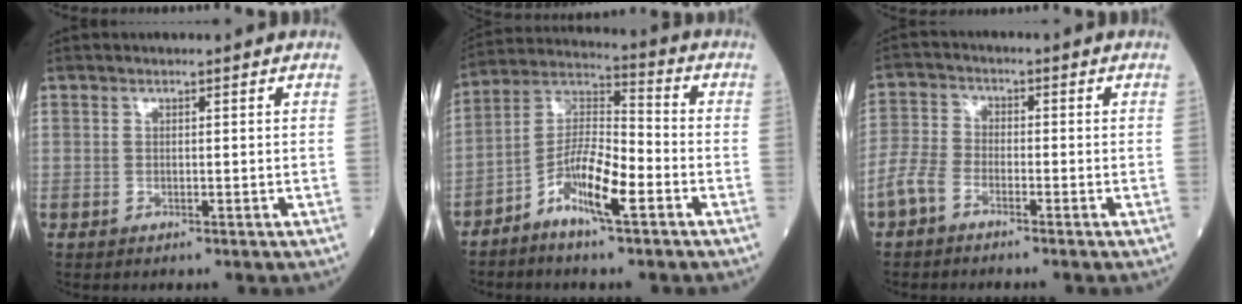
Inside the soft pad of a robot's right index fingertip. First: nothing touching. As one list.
[{"total": 9.9, "force": [-4.7, 2.1, 8.4], "torque": [-0.163, 0.013, -0.091]}, {"total": 4.4, "force": [-3.0, 2.1, 2.5], "torque": [-0.070, 0.001, -0.071]}]